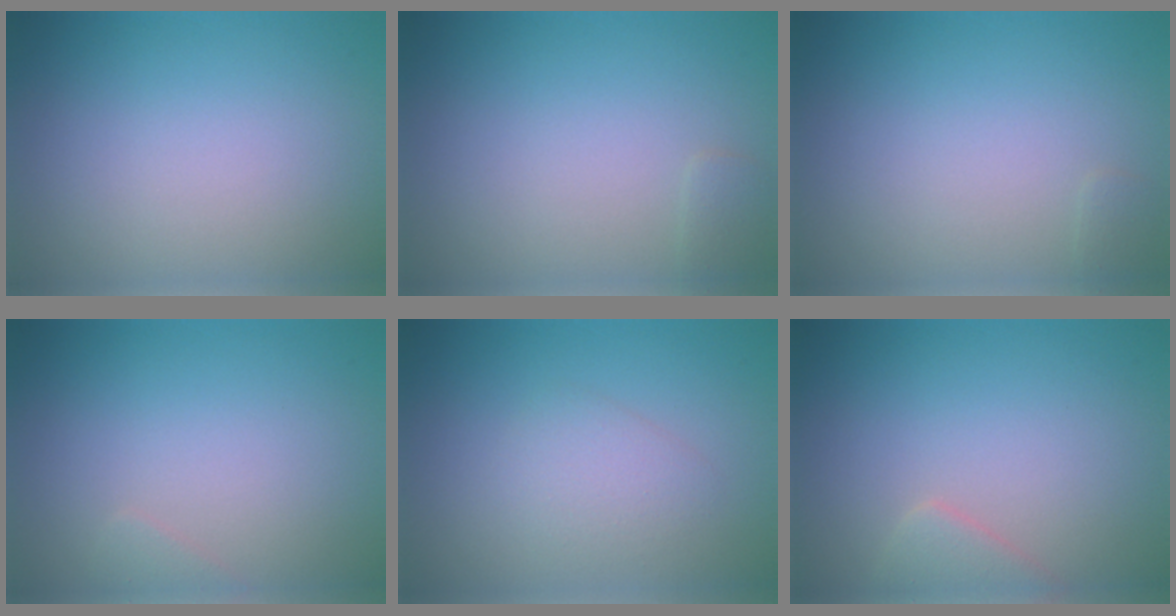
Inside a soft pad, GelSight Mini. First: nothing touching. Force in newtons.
{"total": 0.8, "press": 0.8, "slide": 0.1}
{"total": 0.5, "press": 0.5, "slide": 0.0}
{"total": 0.8, "press": 0.8, "slide": 0.0}
{"total": 2.0, "press": 2.0, "slide": 0.1}
{"total": 2.1, "press": 2.1, "slide": 0.1}